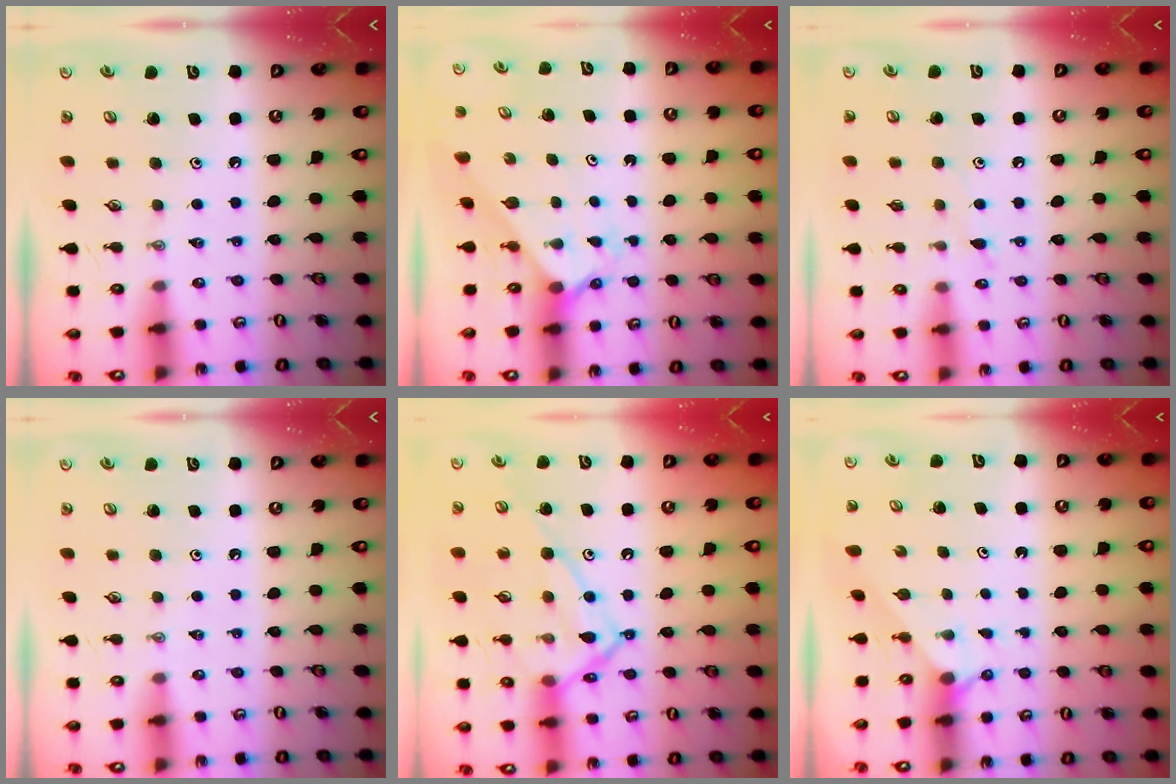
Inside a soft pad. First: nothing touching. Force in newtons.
{"total": 2.1, "press": 2.1, "slide": 0.3}
{"total": 5.5, "press": 5.5, "slide": 0.5}
{"total": 0.0}
{"total": 15.9, "press": 15.8, "slide": 1.5}
{"total": 2.2, "press": 2.2, "slide": 0.2}